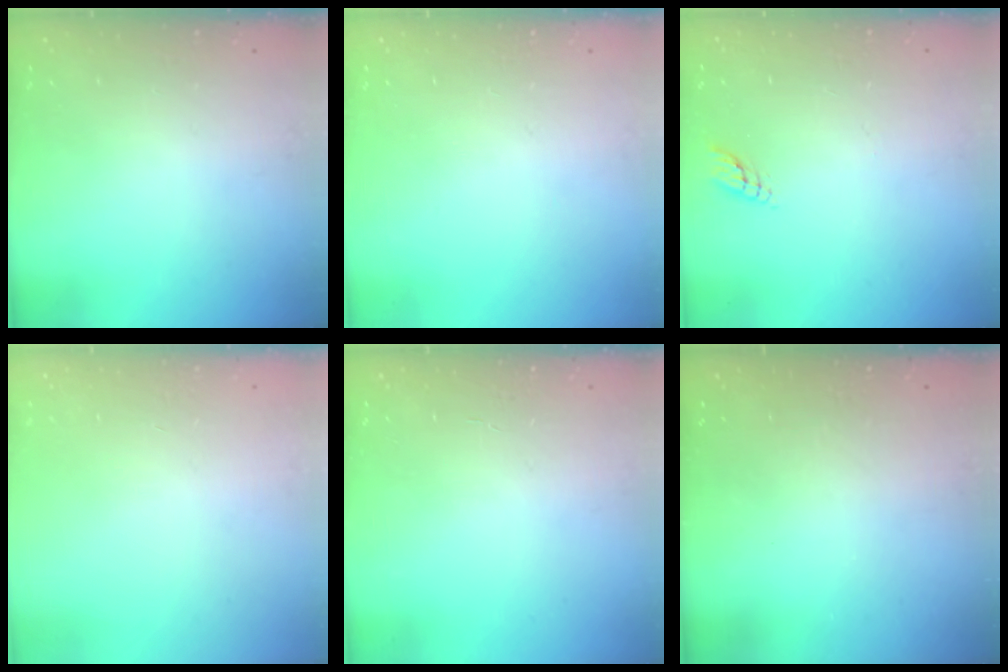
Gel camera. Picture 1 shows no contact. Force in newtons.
{"total": 0.0}
{"total": 3.1, "press": 3.1, "slide": 0.3}
{"total": 0.0}
{"total": 0.9, "press": 0.9, "slide": 0.1}
{"total": 0.0}